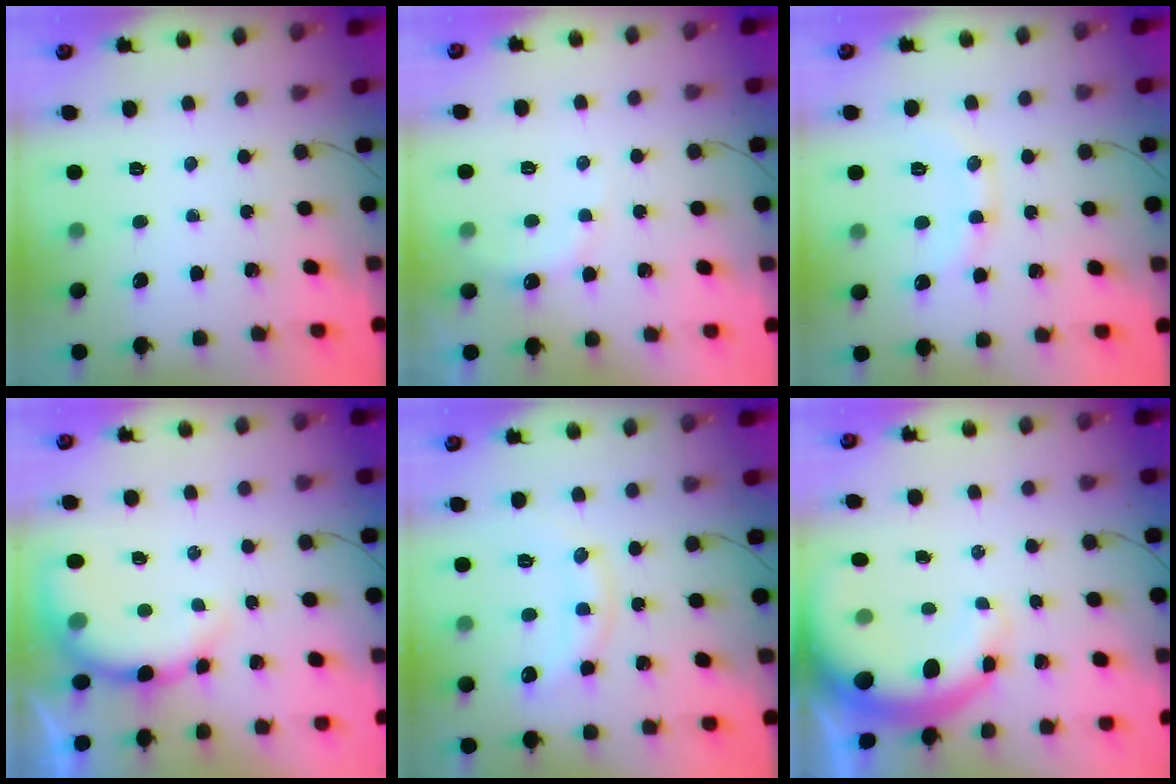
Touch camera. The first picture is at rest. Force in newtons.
{"total": 5.6, "press": 5.5, "slide": 1.3}
{"total": 9.8, "press": 9.7, "slide": 1.2}
{"total": 8.7, "press": 8.5, "slide": 1.4}
{"total": 11.3, "press": 11.3, "slide": 0.3}
{"total": 7.9, "press": 7.7, "slide": 1.9}